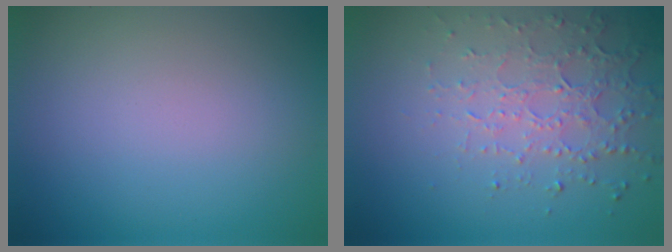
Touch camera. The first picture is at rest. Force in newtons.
{"total": 4.5, "press": 3.2, "slide": 3.2}